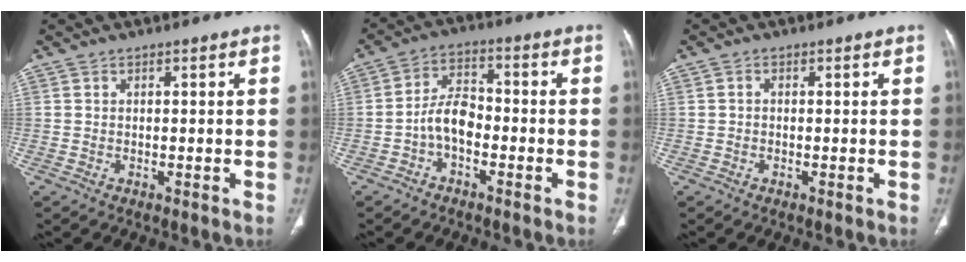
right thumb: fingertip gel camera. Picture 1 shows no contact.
{"total": 6.3, "force": [-2.3, 3.6, 4.6], "torque": [-0.078, 0.030, -0.051]}
{"total": 0.5, "force": [-0.1, 0.4, 0.3], "torque": [-0.004, 0.002, -0.005]}